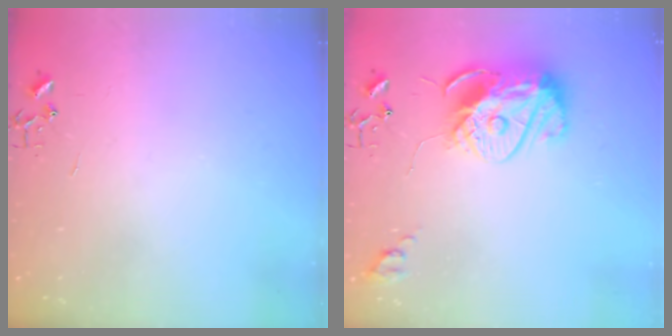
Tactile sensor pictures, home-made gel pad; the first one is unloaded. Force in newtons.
{"total": 13.9, "press": 13.8, "slide": 1.3}